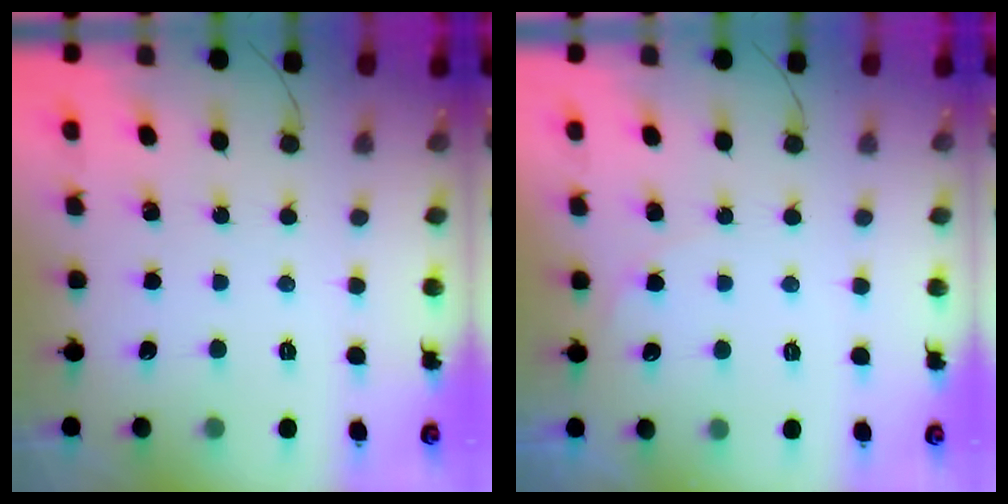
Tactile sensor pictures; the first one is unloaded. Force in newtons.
{"total": 3.5, "press": 3.5, "slide": 0.2}